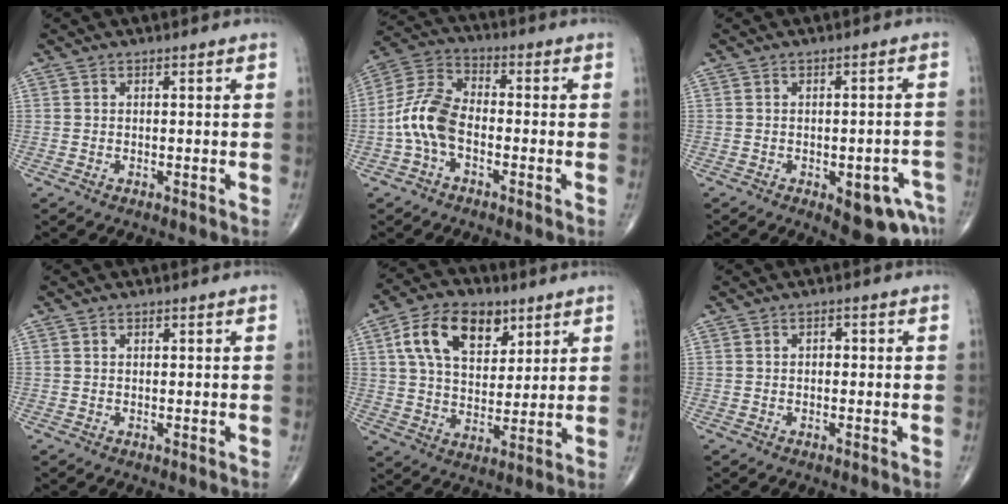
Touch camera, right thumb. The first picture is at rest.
{"total": 9.8, "force": [-2.5, 5.8, 7.5], "torque": [-0.152, 0.035, -0.061]}
{"total": 8.9, "force": [-4.3, 3.6, 7.0], "torque": [-0.062, 0.020, -0.045]}
{"total": 0.5, "force": [0.2, 0.4, 0.2], "torque": [-0.004, -0.001, 0.005]}
{"total": 14.9, "force": [6.5, 9.1, 9.8], "torque": [-0.145, -0.013, 0.117]}
{"total": 1.2, "force": [0.1, 0.9, 0.9], "torque": [-0.009, 0.004, 0.000]}